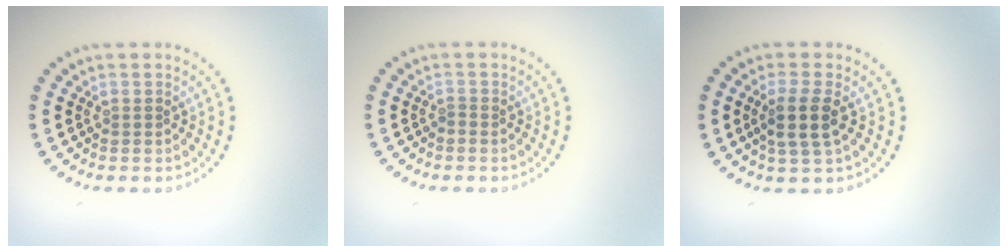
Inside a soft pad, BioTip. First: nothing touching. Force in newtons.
{"total": 0.5, "press": 0.1, "slide": 0.5}
{"total": 2.9, "press": 2.5, "slide": 1.4}